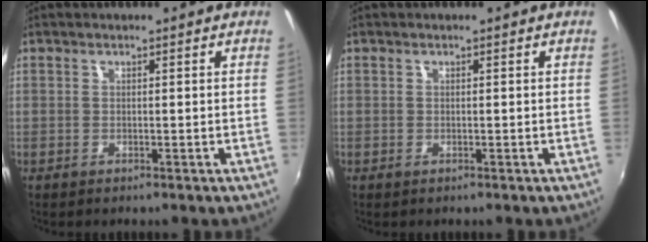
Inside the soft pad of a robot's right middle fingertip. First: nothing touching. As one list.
[{"total": 0.0}]